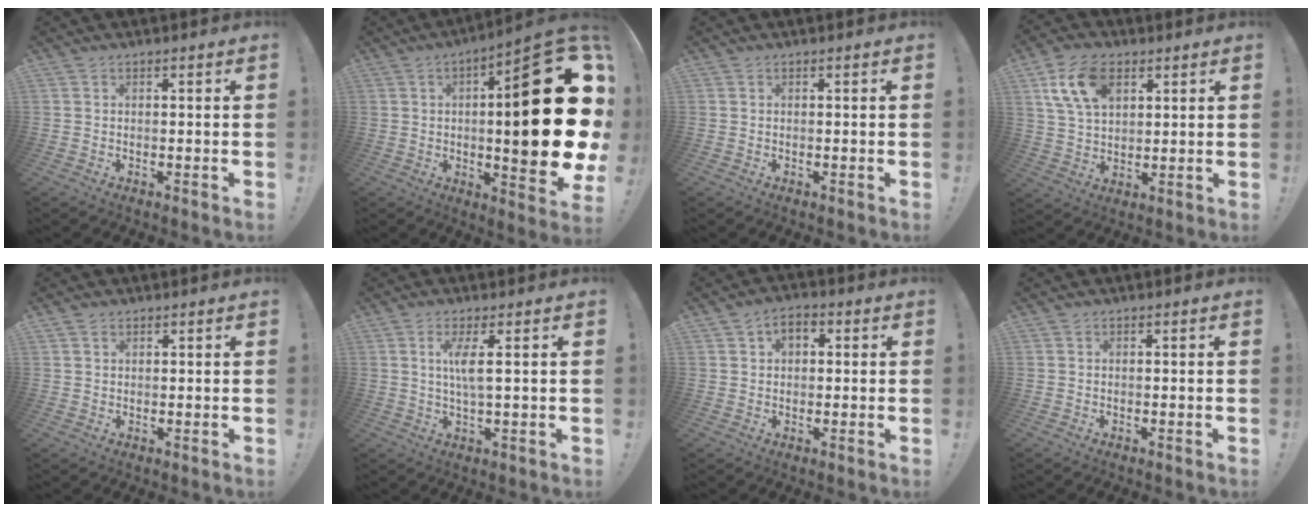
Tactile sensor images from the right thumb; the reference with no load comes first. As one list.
[{"total": 30.6, "force": [2.1, 7.2, 29.7], "torque": [-0.429, -0.028, 0.036]}, {"total": 0.0}, {"total": 13.0, "force": [5.7, 7.9, 8.6], "torque": [-0.147, -0.006, 0.108]}, {"total": 1.7, "force": [1.1, 1.2, 0.1], "torque": [0.012, -0.010, 0.019]}, {"total": 5.7, "force": [1.5, 0.4, 5.5], "torque": [-0.108, -0.003, 0.021]}, {"total": 4.1, "force": [1.2, 3.0, 2.7], "torque": [-0.036, 0.000, 0.019]}, {"total": 0.0}]